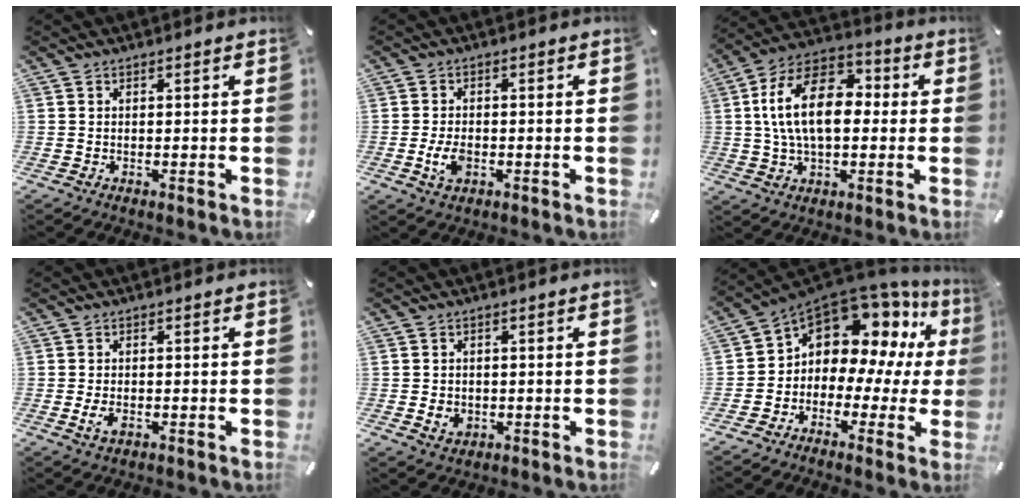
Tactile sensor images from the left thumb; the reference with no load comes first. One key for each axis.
{"total": 4.5, "fx": -1.3, "fy": 2.8, "fz": 3.3, "tx": -0.082, "ty": -0.002, "tz": -0.027}
{"total": 16.2, "fx": 1.1, "fy": 10.1, "fz": 12.7, "tx": -0.258, "ty": 0.014, "tz": 0.020}
{"total": 2.8, "fx": -0.9, "fy": 1.5, "fz": 2.2, "tx": -0.058, "ty": -0.005, "tz": -0.020}
{"total": 3.0, "fx": -0.6, "fy": 2.5, "fz": 1.5, "tx": -0.026, "ty": -0.001, "tz": -0.015}
{"total": 10.9, "fx": 6.8, "fy": 7.3, "fz": 4.5, "tx": -0.073, "ty": -0.070, "tz": 0.120}